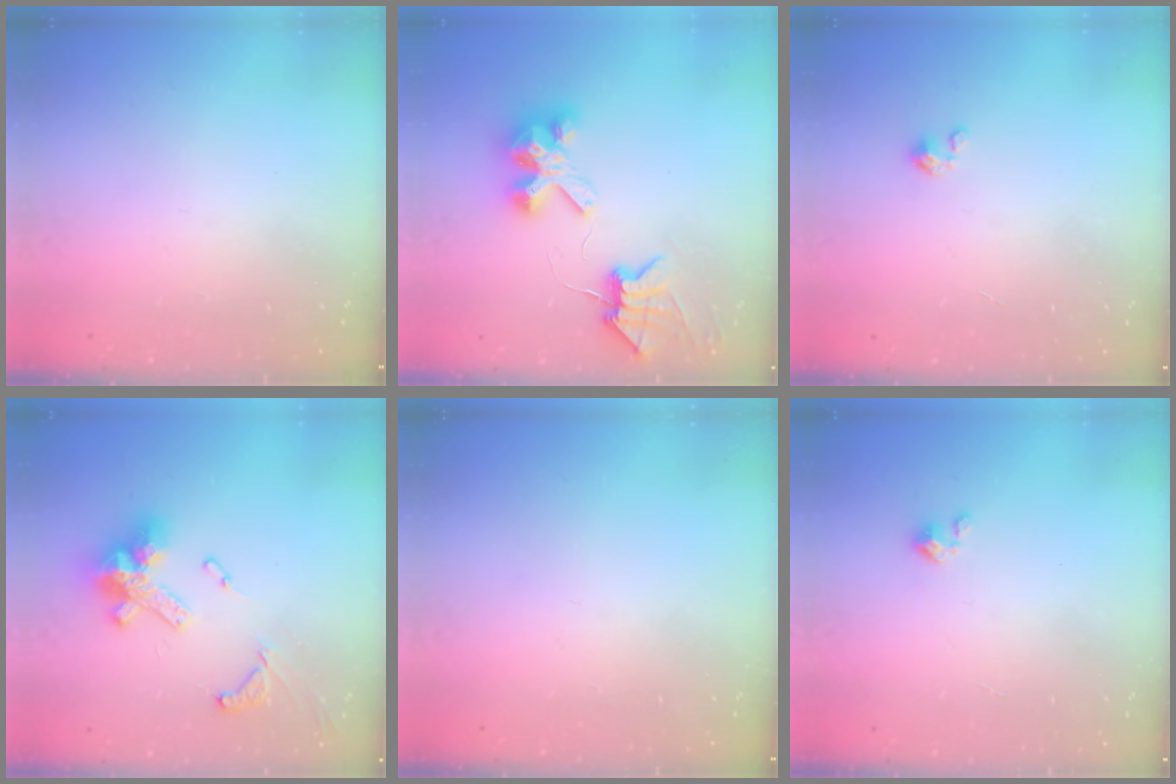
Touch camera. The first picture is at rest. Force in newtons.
{"total": 8.3, "press": 8.2, "slide": 0.7}
{"total": 0.0}
{"total": 15.9, "press": 15.8, "slide": 2.0}
{"total": 0.0}
{"total": 1.6, "press": 1.6, "slide": 0.4}